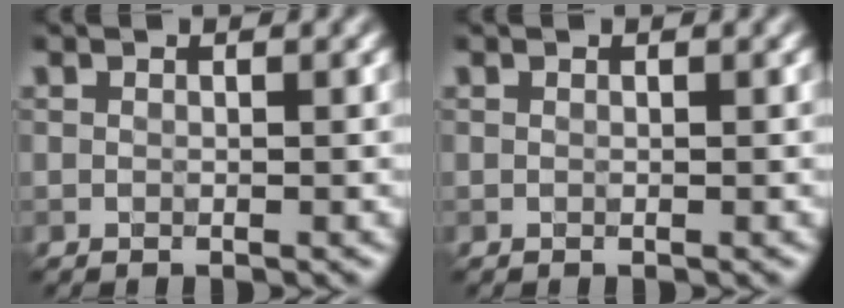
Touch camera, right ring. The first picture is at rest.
{"total": 0.0}